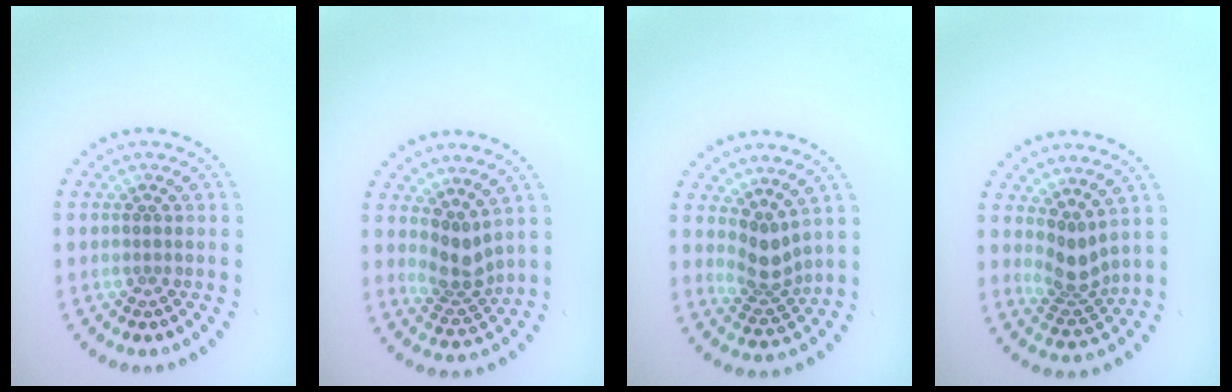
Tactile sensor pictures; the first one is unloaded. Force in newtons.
{"total": 2.9, "press": 2.2, "slide": 1.8}
{"total": 2.9, "press": 2.0, "slide": 2.0}
{"total": 2.8, "press": 2.0, "slide": 2.0}